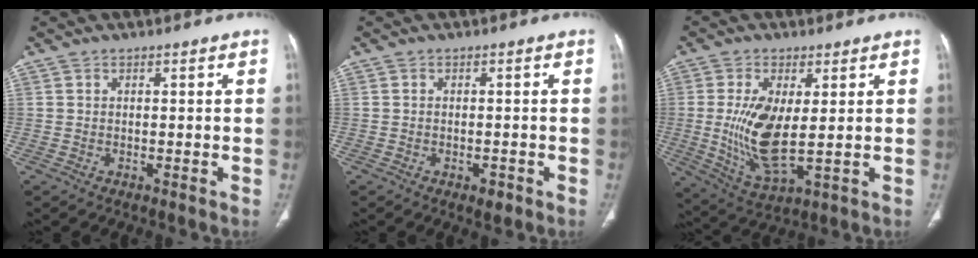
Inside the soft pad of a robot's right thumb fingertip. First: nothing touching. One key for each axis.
{"total": 1.9, "fx": -1.0, "fy": 1.0, "fz": 1.3, "tx": -0.013, "ty": 0.003, "tz": -0.010}
{"total": 11.9, "fx": 0.6, "fy": 4.7, "fz": 10.9, "tx": -0.221, "ty": -0.023, "tz": 0.024}